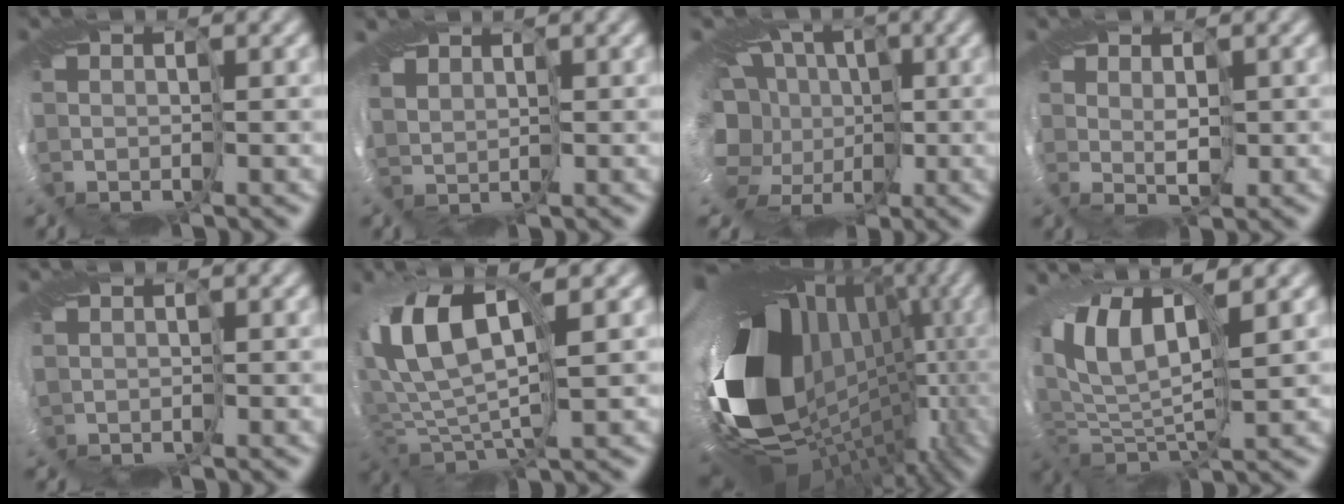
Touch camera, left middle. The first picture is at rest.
{"total": 1.8, "force": [0.3, 1.4, 1.1], "torque": [-0.009, -0.003, -0.006]}
{"total": 11.9, "force": [-1.1, 9.8, 6.6], "torque": [-0.100, -0.021, -0.042]}
{"total": 0.8, "force": [0.7, -0.3, 0.3], "torque": [-0.004, 0.000, 0.013]}
{"total": 1.1, "force": [-0.5, 0.8, 0.6], "torque": [-0.014, -0.003, -0.014]}
{"total": 8.8, "force": [2.1, 3.6, 7.7], "torque": [-0.166, 0.009, 0.035]}
{"total": 18.3, "force": [-0.8, 12.2, 13.6], "torque": [-0.247, -0.065, 0.007]}
{"total": 9.3, "force": [1.8, 3.9, 8.2], "torque": [-0.173, 0.006, 0.023]}